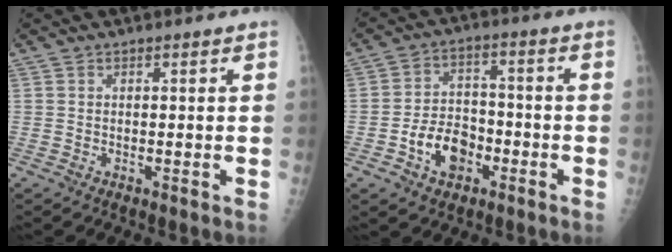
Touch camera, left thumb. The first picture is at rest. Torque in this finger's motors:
{"motor_torque": [0.08, 0.19, 0.18, -0.11, 0.17]}